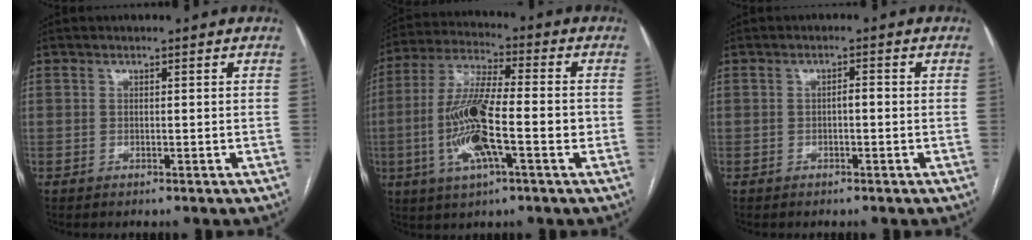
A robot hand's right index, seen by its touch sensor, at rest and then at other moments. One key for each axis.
{"total": 13.8, "fx": -3.1, "fy": 2.8, "fz": 13.1, "tx": -0.263, "ty": 0.004, "tz": -0.056}
{"total": 1.3, "fx": -0.3, "fy": 0.4, "fz": 1.2, "tx": -0.017, "ty": 0.004, "tz": -0.006}